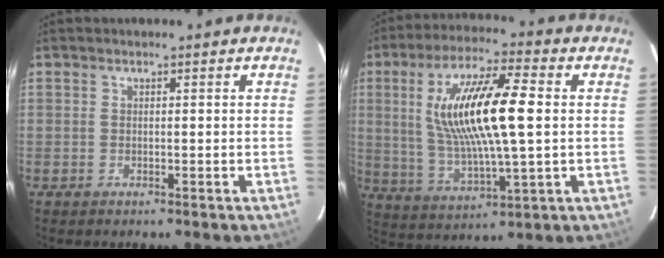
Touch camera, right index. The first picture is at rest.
{"total": 17.8, "force": [2.4, 4.0, 17.2], "torque": [-0.326, 0.005, 0.052]}